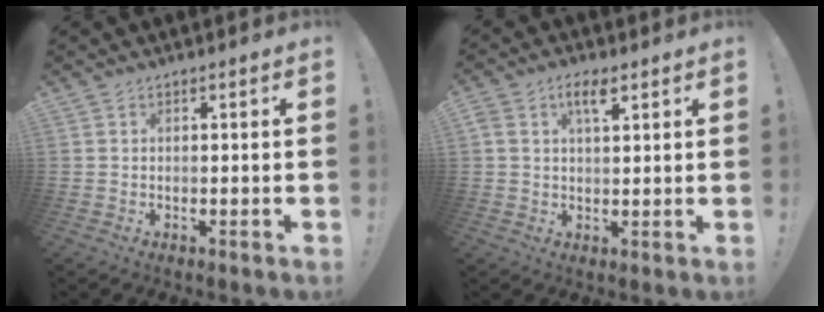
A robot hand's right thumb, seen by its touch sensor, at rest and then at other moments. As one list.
[{"total": 4.8, "force": [2.4, 1.9, 3.8], "torque": [-0.063, -0.003, 0.039]}]